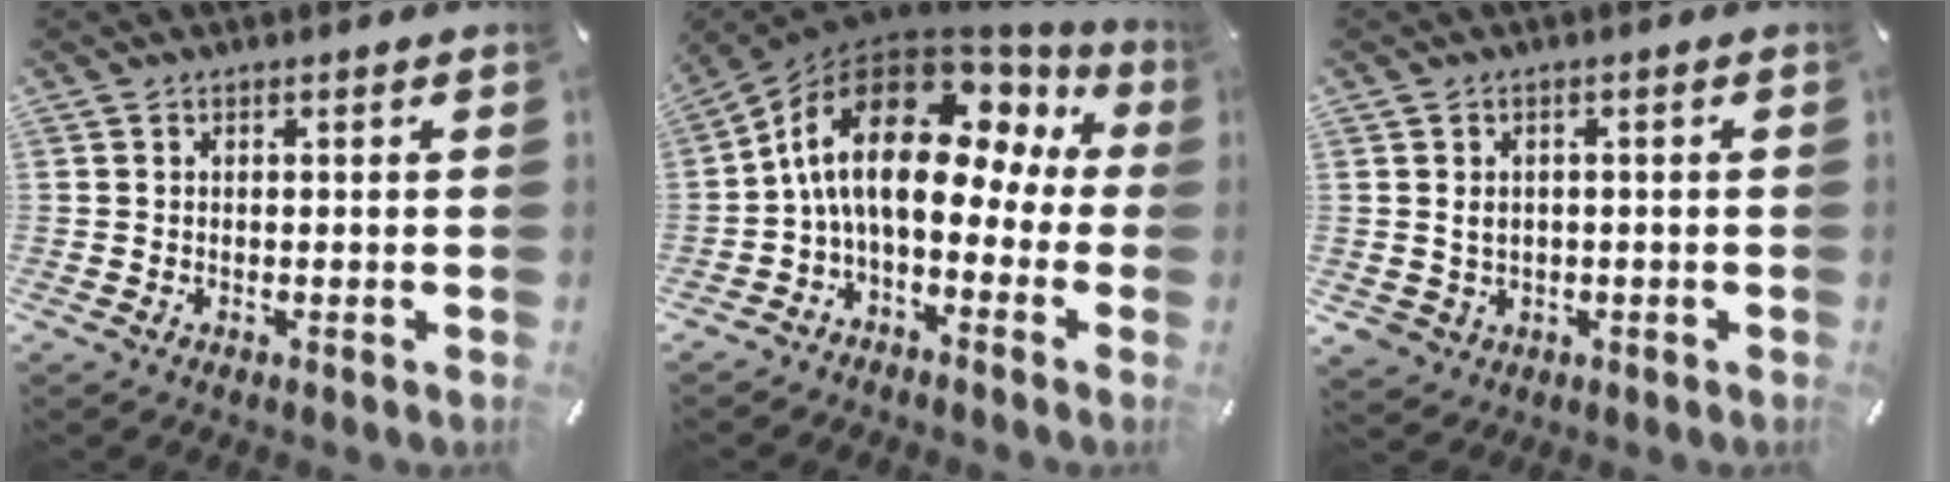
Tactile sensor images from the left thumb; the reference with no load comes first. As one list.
[{"total": 17.4, "force": [3.8, 9.4, 14.2], "torque": [-0.275, -0.021, 0.060]}, {"total": 3.6, "force": [0.3, 3.5, 1.0], "torque": [-0.024, 0.002, 0.001]}]